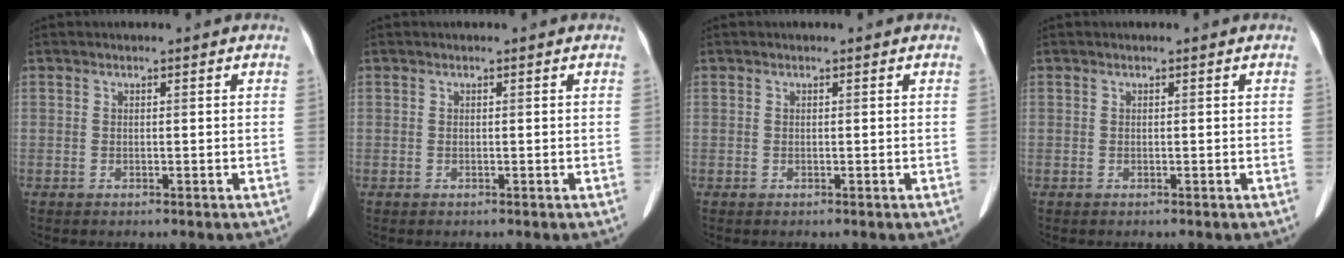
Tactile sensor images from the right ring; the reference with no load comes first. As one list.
[{"total": 0.0}, {"total": 0.0}, {"total": 0.0}]